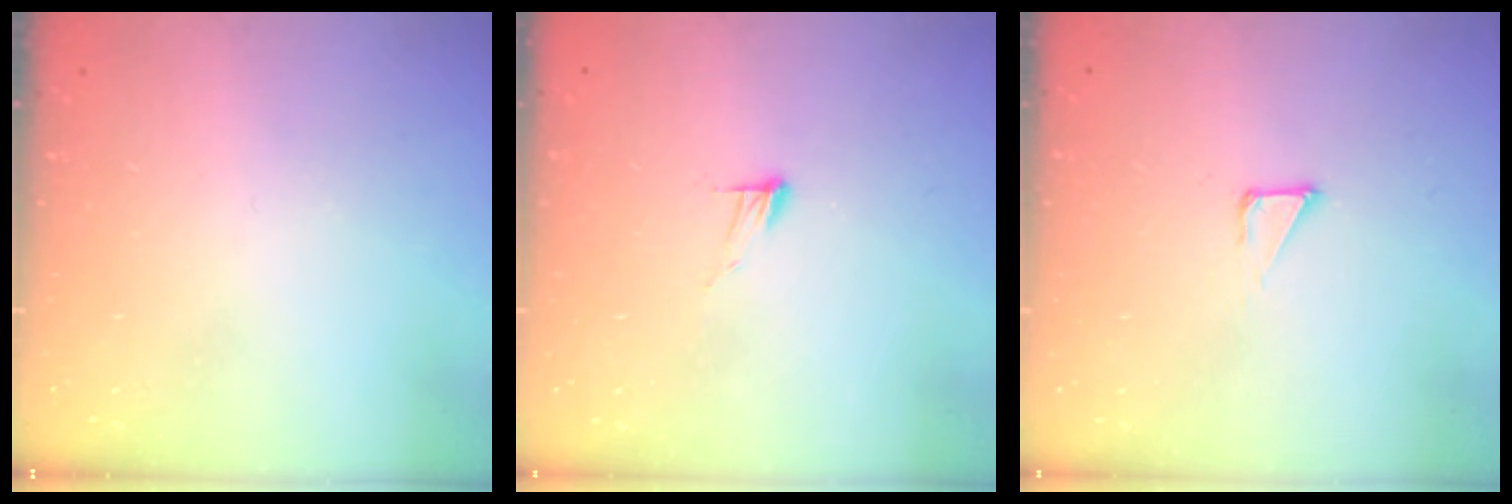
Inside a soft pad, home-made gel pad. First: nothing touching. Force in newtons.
{"total": 5.2, "press": 5.1, "slide": 0.4}
{"total": 2.8, "press": 2.8, "slide": 0.1}